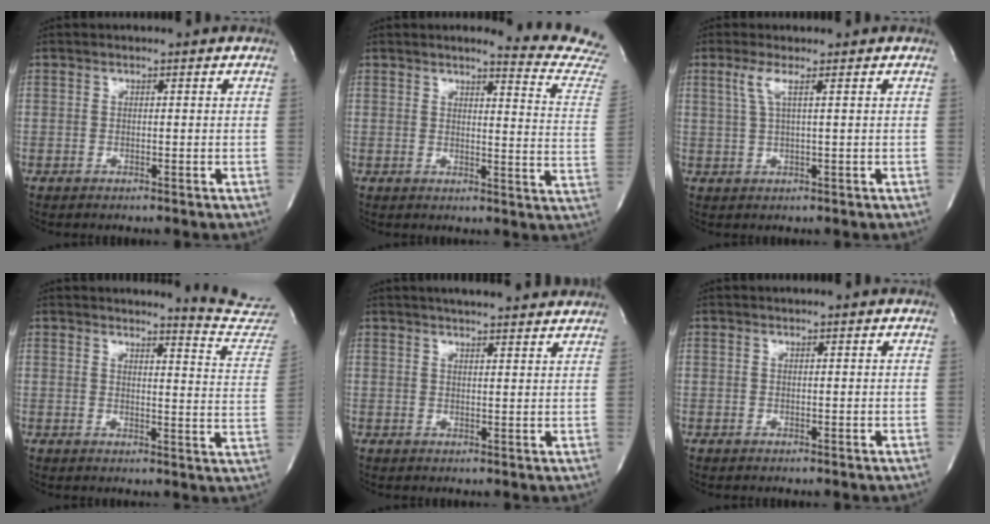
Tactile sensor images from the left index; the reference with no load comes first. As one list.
[{"total": 11.8, "force": [11.6, -1.7, 1.7], "torque": [-0.014, -0.130, 0.104]}, {"total": 2.7, "force": [1.0, -0.3, 2.5], "torque": [-0.065, 0.001, 0.025]}, {"total": 11.2, "force": [11.1, -1.3, 0.1], "torque": [0.004, -0.129, 0.100]}, {"total": 11.4, "force": [10.1, 1.3, 5.0], "torque": [-0.072, 0.009, 0.119]}, {"total": 1.0, "force": [0.9, -0.1, 0.4], "torque": [-0.010, 0.003, 0.010]}]